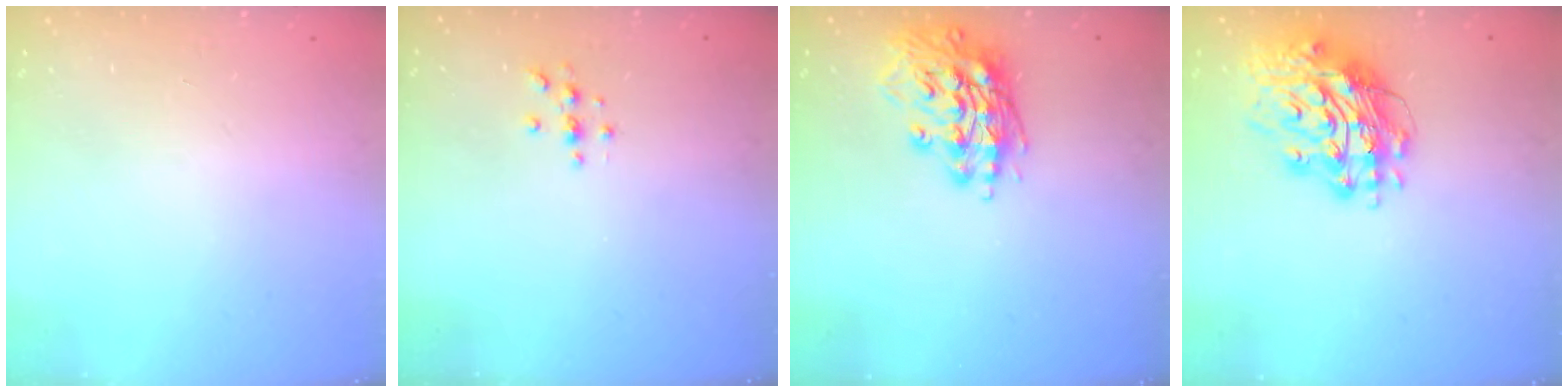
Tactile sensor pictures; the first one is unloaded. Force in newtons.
{"total": 3.0, "press": 3.0, "slide": 0.4}
{"total": 15.7, "press": 15.5, "slide": 2.5}
{"total": 15.8, "press": 15.7, "slide": 1.7}